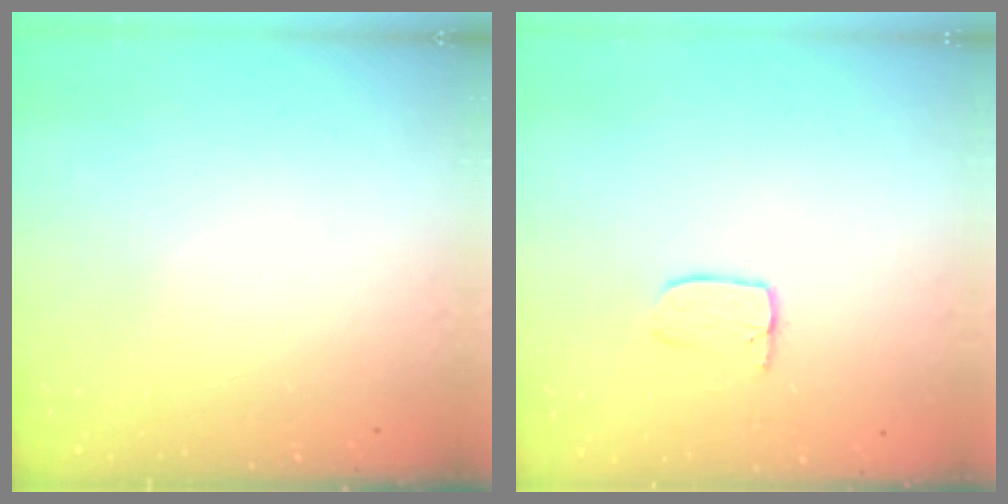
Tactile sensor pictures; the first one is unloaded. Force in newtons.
{"total": 3.3, "press": 3.3, "slide": 0.1}